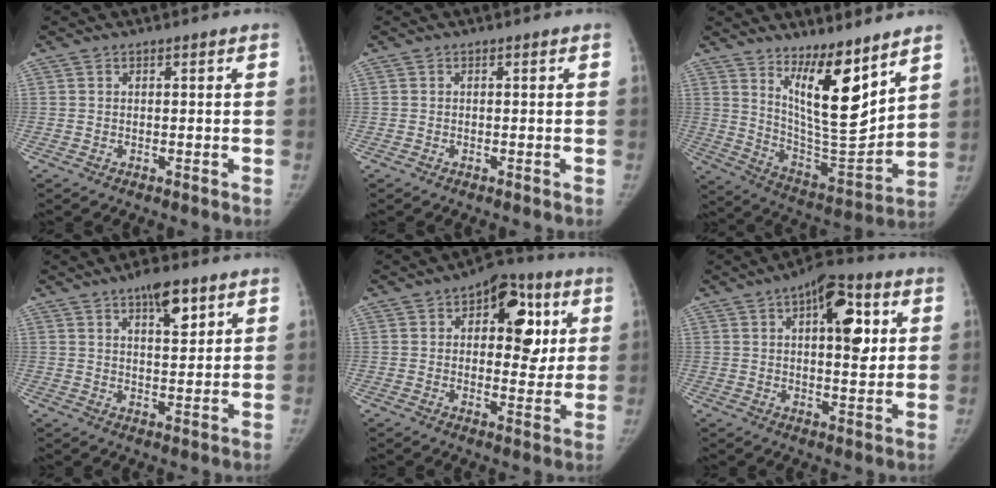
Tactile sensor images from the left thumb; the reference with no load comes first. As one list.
[{"total": 0.0}, {"total": 16.4, "force": [9.9, 4.6, 12.3], "torque": [-0.166, -0.087, 0.187]}, {"total": 7.6, "force": [4.5, 2.9, 5.5], "torque": [-0.065, -0.024, 0.067]}, {"total": 14.5, "force": [4.4, 8.3, 11.0], "torque": [-0.088, 0.001, 0.057]}, {"total": 13.1, "force": [4.1, 5.9, 10.9], "torque": [-0.120, -0.001, 0.054]}]